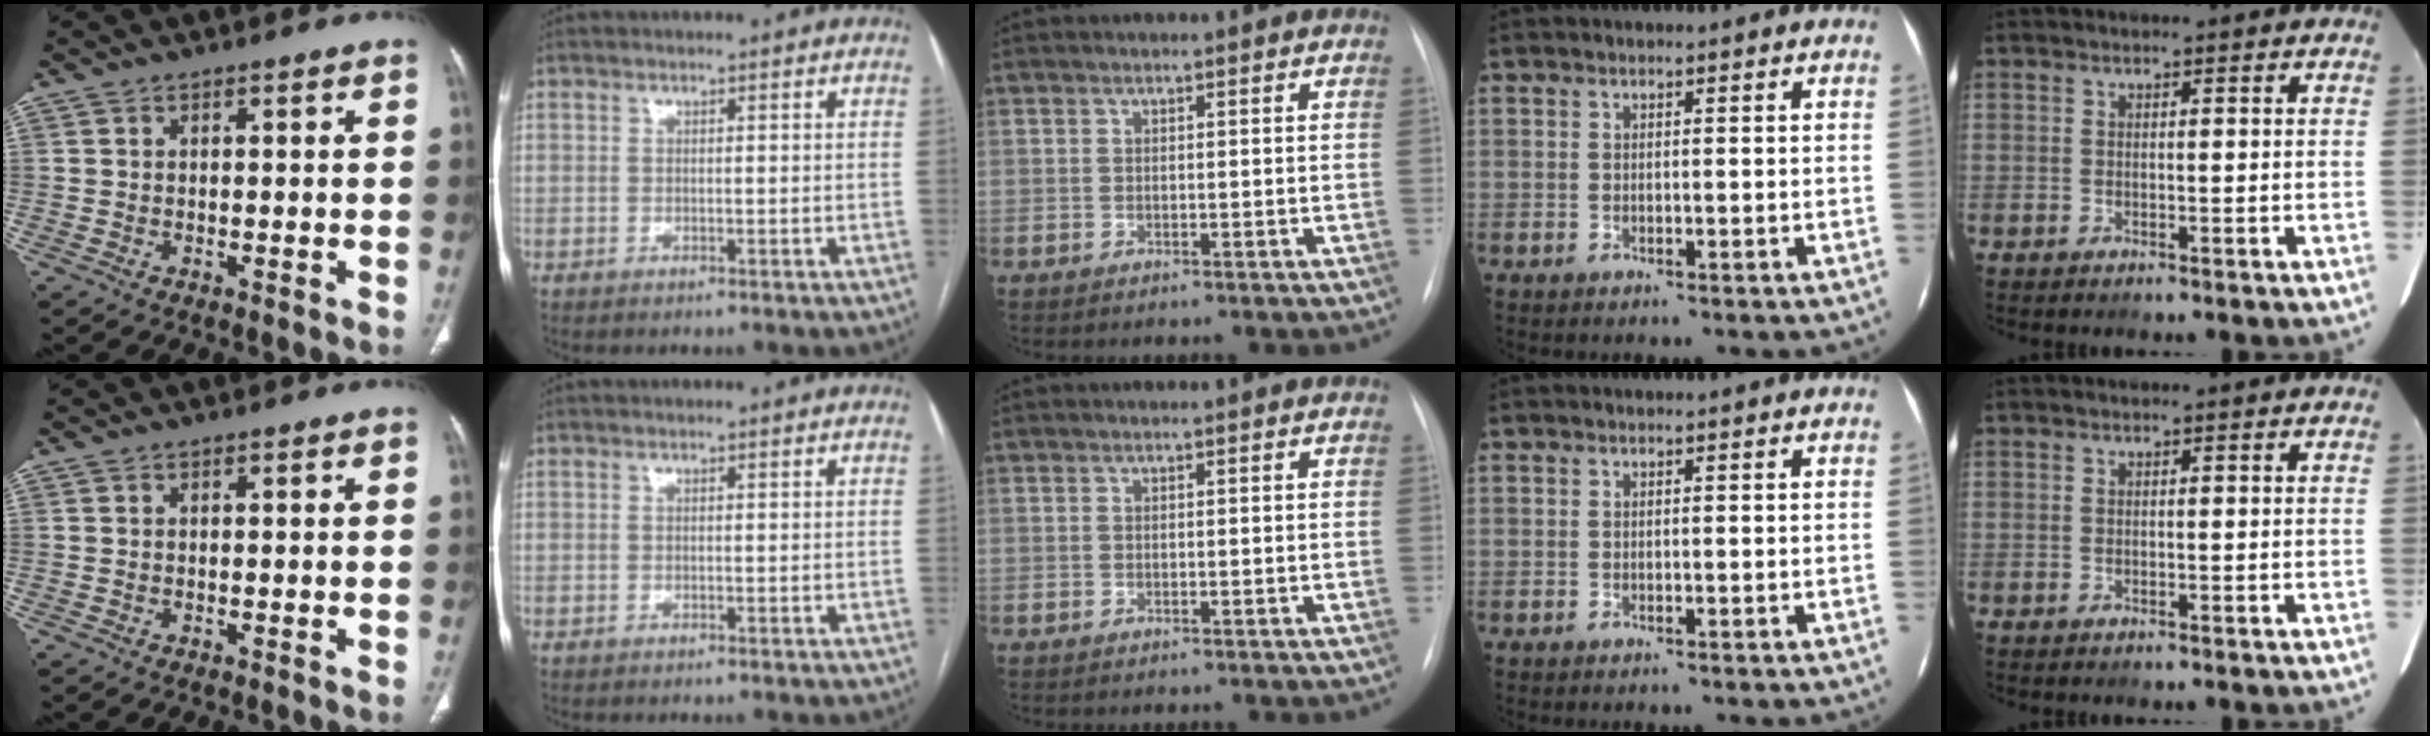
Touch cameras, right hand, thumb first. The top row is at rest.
{}